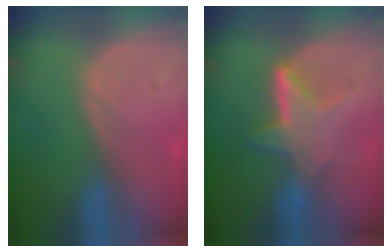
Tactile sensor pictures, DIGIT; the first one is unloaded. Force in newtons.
{"total": 6.6, "press": 5.9, "slide": 3.1}